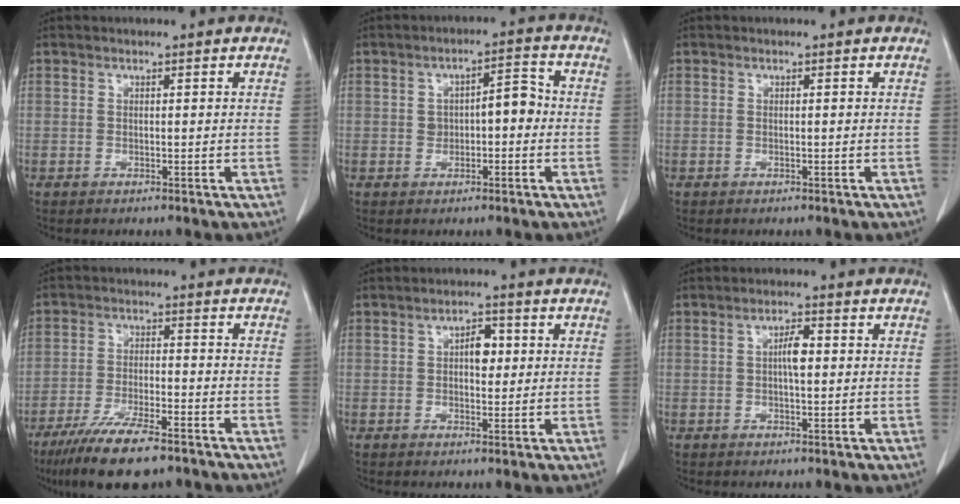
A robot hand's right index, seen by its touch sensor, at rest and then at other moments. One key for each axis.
{"total": 5.0, "fx": -0.1, "fy": 2.3, "fz": 4.4, "tx": -0.068, "ty": 0.026, "tz": 0.000}
{"total": 0.0}
{"total": 12.0, "fx": -8.8, "fy": 2.4, "fz": 7.8, "tx": -0.136, "ty": -0.026, "tz": -0.147}
{"total": 3.5, "fx": 0.5, "fy": 1.8, "fz": 2.9, "tx": -0.044, "ty": 0.008, "tz": 0.008}
{"total": 3.0, "fx": 0.2, "fy": 0.8, "fz": 2.9, "tx": -0.052, "ty": 0.006, "tz": 0.002}